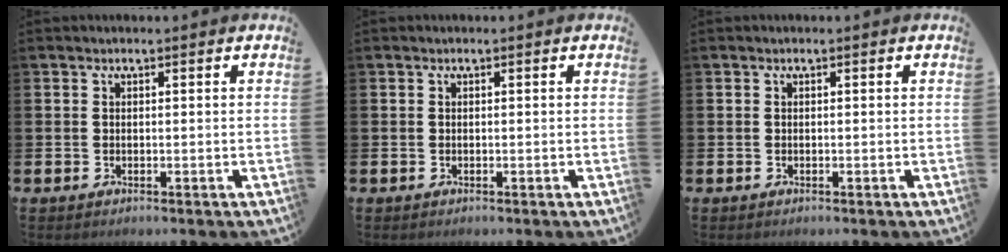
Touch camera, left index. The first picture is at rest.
{"total": 0.0}
{"total": 0.0}